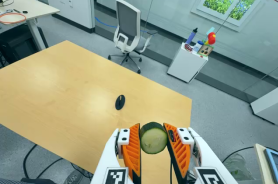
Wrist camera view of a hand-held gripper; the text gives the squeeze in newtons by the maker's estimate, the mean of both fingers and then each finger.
{"total": 10.8, "left": 10.3, "right": 11.4}